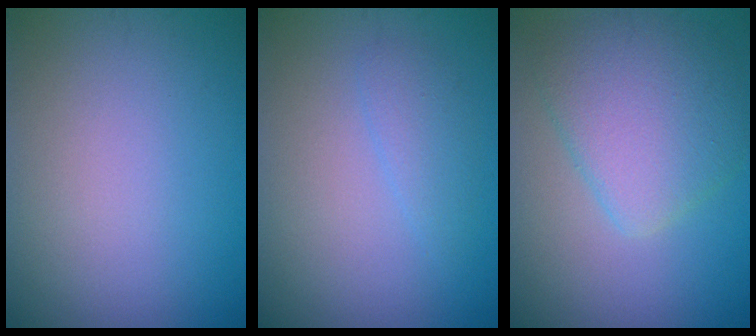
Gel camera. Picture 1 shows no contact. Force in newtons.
{"total": 1.6, "press": 1.6, "slide": 0.0}
{"total": 5.7, "press": 5.7, "slide": 0.2}